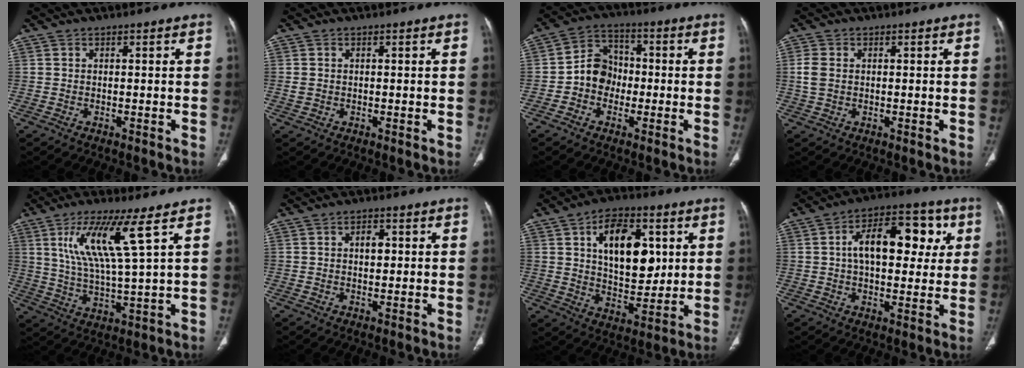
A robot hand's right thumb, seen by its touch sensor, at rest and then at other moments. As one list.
[{"total": 1.3, "force": [0.0, 1.0, 0.9], "torque": [-0.022, -0.001, 0.002]}, {"total": 7.7, "force": [-1.6, 6.7, 3.4], "torque": [-0.028, 0.030, -0.042]}, {"total": 3.2, "force": [0.3, 2.2, 2.4], "torque": [-0.060, 0.001, 0.005]}, {"total": 12.3, "force": [5.4, 1.1, 11.0], "torque": [-0.229, -0.030, 0.108]}, {"total": 2.9, "force": [0.6, 1.8, 2.3], "torque": [-0.024, -0.003, 0.007]}, {"total": 16.6, "force": [4.7, 9.6, 12.7], "torque": [-0.153, -0.023, 0.079]}, {"total": 16.1, "force": [3.6, 9.0, 12.9], "torque": [-0.159, 0.020, 0.049]}]